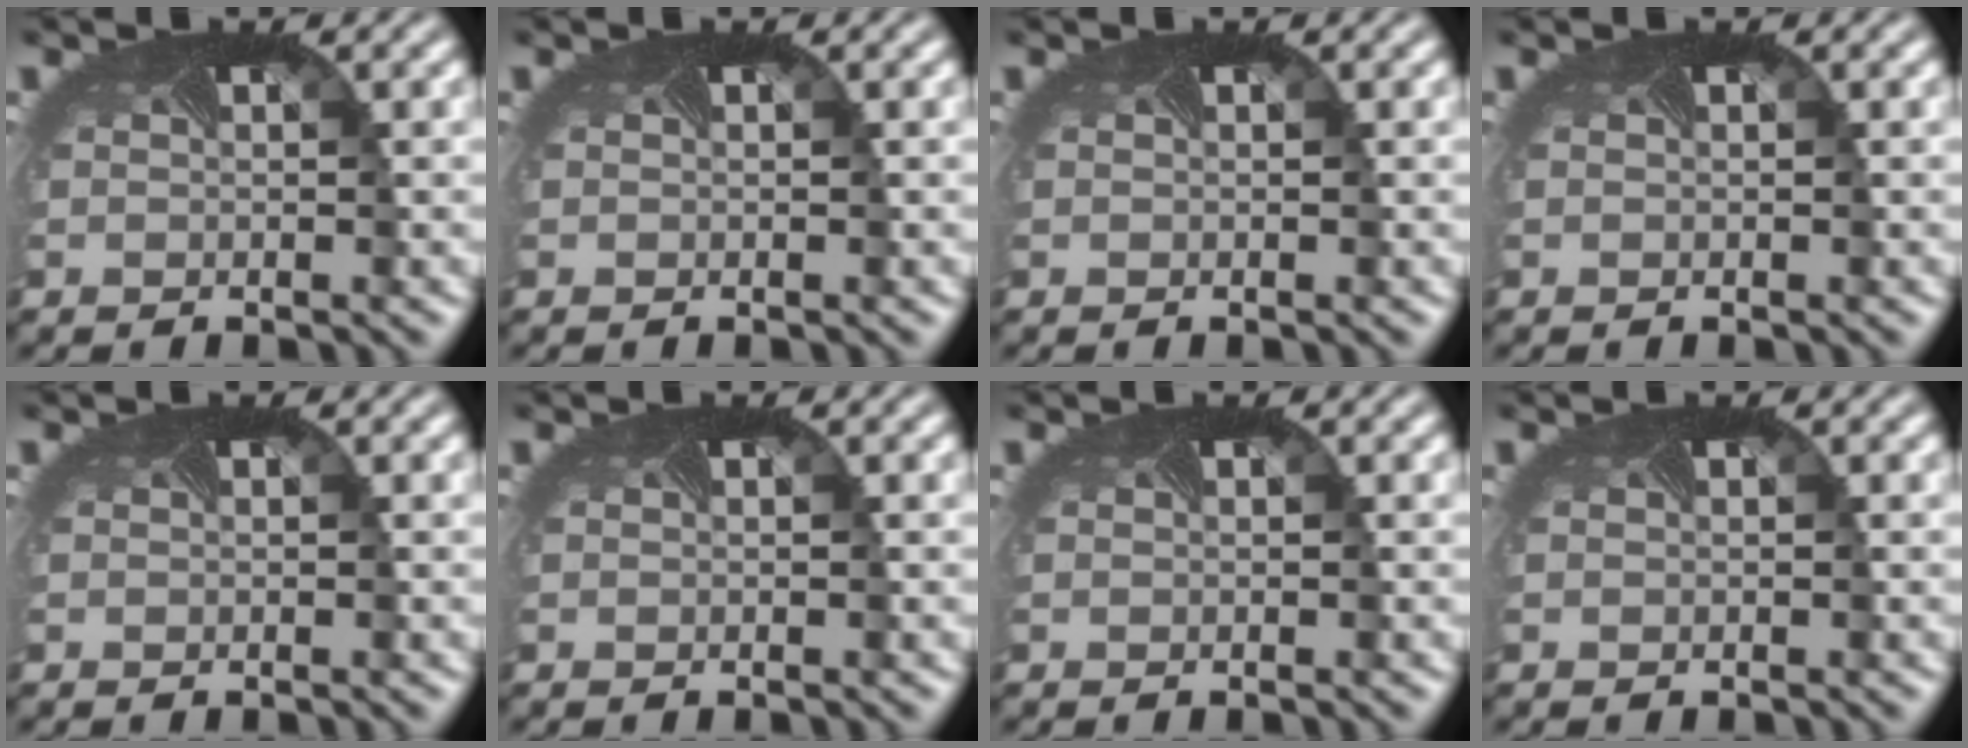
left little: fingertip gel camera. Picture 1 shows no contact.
{"total": 0.0}
{"total": 0.0}
{"total": 0.0}
{"total": 0.0}
{"total": 0.0}
{"total": 0.0}
{"total": 0.0}